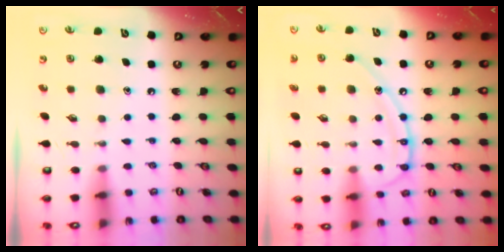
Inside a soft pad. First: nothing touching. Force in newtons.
{"total": 14.2, "press": 14.2, "slide": 1.2}